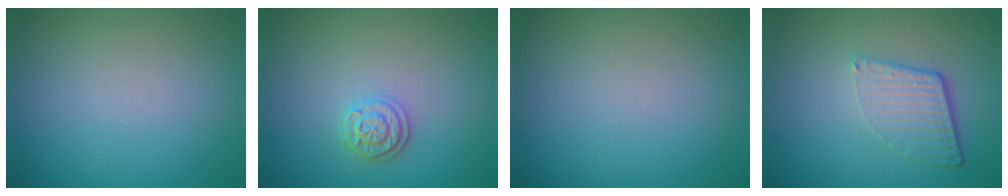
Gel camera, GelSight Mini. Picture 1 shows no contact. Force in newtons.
{"total": 2.5, "press": 2.1, "slide": 1.3}
{"total": 0.0}
{"total": 4.1, "press": 2.7, "slide": 3.1}